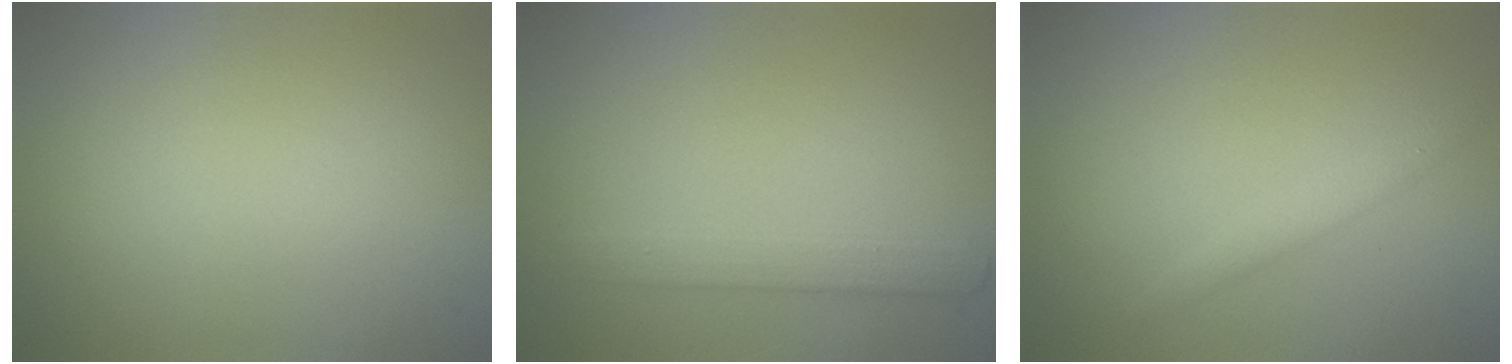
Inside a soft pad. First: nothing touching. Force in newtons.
{"total": 2.2, "press": 2.2, "slide": 0.2}
{"total": 1.5, "press": 1.4, "slide": 0.1}